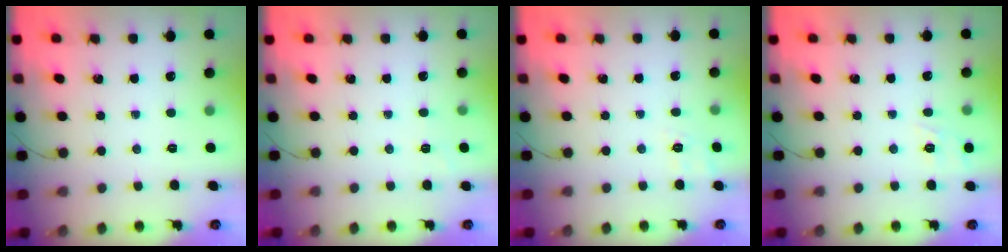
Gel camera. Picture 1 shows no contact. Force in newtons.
{"total": 3.9, "press": 3.7, "slide": 1.4}
{"total": 2.5, "press": 1.6, "slide": 1.9}
{"total": 5.9, "press": 5.7, "slide": 1.5}